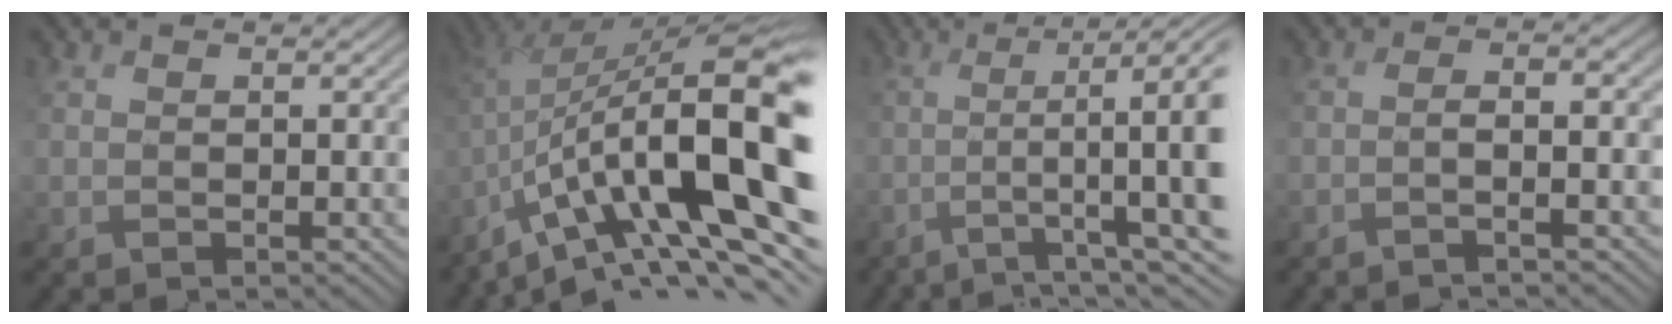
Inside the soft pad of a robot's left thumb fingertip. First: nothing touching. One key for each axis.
{"total": 18.8, "fx": -4.2, "fy": 6.5, "fz": 17.1, "tx": -0.265, "ty": -0.004, "tz": -0.072}
{"total": 10.1, "fx": -2.0, "fy": 3.2, "fz": 9.4, "tx": -0.161, "ty": -0.012, "tz": -0.016}
{"total": 4.8, "fx": -2.1, "fy": 1.1, "fz": 4.1, "tx": -0.054, "ty": -0.004, "tz": -0.041}